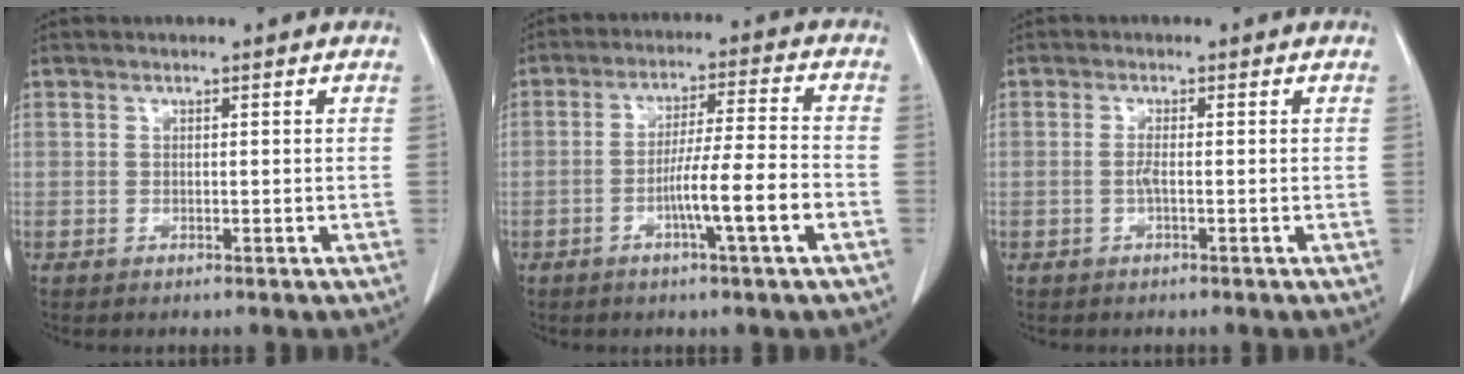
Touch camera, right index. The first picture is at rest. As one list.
[{"total": 8.9, "force": [-3.3, -0.7, 8.2], "torque": [-0.138, 0.004, -0.055]}, {"total": 1.1, "force": [-0.2, 0.0, 1.1], "torque": [-0.019, 0.002, -0.003]}]